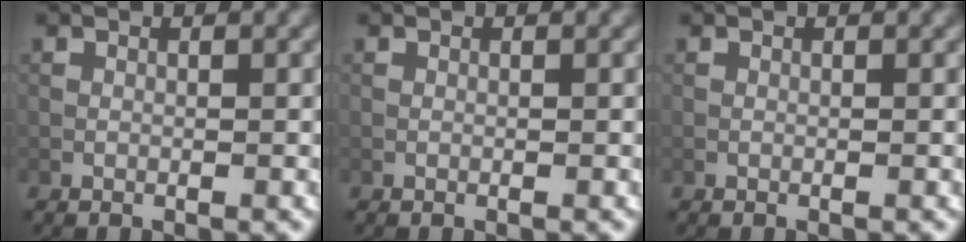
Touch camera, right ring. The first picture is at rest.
{"total": 0.0}
{"total": 0.0}